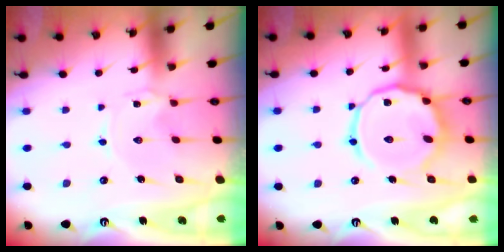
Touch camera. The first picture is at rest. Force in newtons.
{"total": 14.9, "press": 14.8, "slide": 1.3}